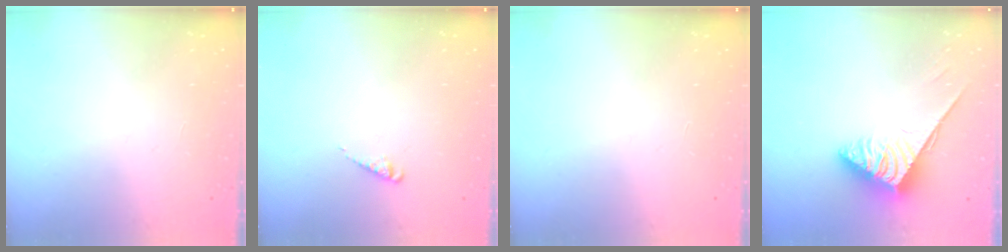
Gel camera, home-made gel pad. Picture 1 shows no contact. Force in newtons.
{"total": 2.1, "press": 2.1, "slide": 0.4}
{"total": 0.0}
{"total": 3.7, "press": 3.6, "slide": 0.5}